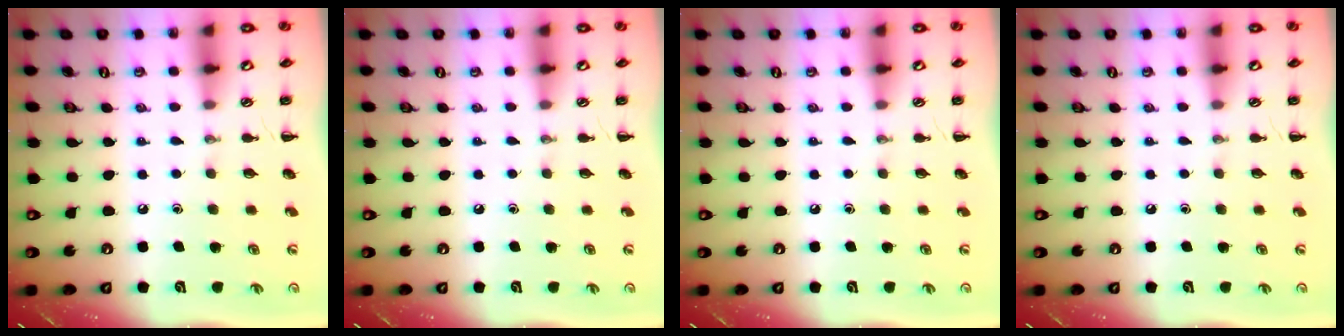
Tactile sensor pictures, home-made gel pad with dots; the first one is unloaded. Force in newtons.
{"total": 0.0}
{"total": 0.0}
{"total": 0.0}